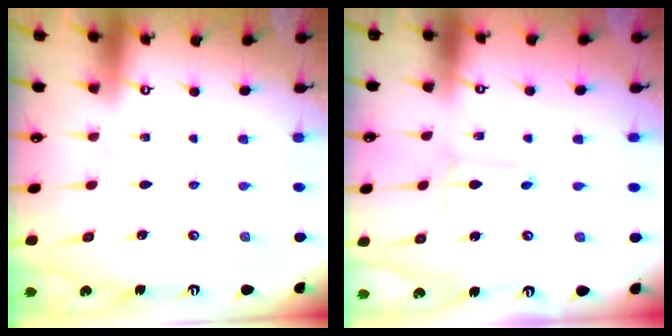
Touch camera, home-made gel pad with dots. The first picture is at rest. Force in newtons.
{"total": 2.3, "press": 2.3, "slide": 0.2}